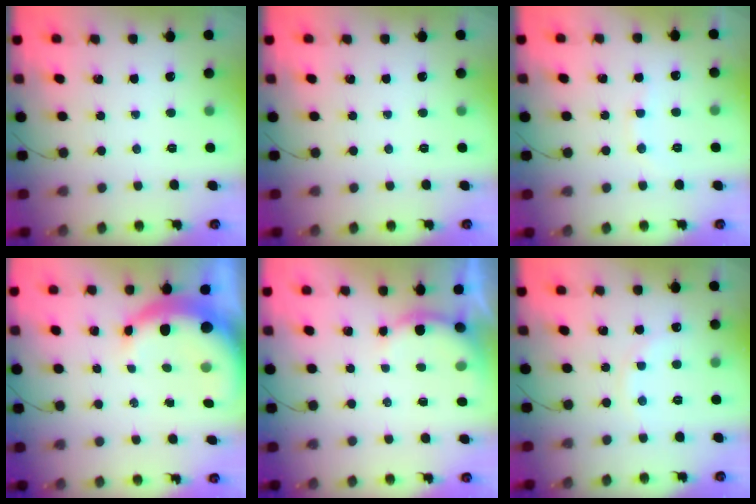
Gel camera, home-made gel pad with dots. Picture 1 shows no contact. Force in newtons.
{"total": 0.0}
{"total": 6.8, "press": 6.7, "slide": 1.2}
{"total": 9.0, "press": 8.9, "slide": 1.6}
{"total": 5.2, "press": 5.2, "slide": 0.5}
{"total": 7.1, "press": 7.0, "slide": 1.4}